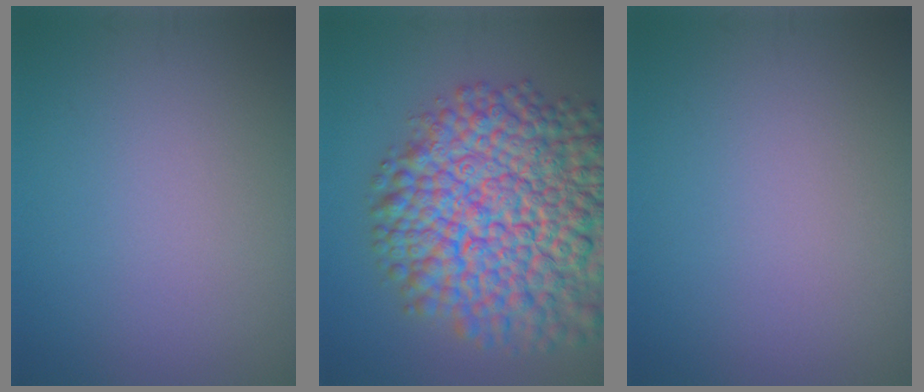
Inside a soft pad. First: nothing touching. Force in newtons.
{"total": 15.6, "press": 15.6, "slide": 0.7}
{"total": 0.0}